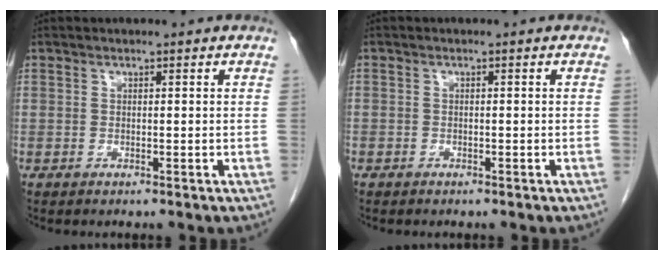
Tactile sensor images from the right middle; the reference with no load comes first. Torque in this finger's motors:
{"motor_torque": [-0.01, -0.47, -0.65, -0.21]}